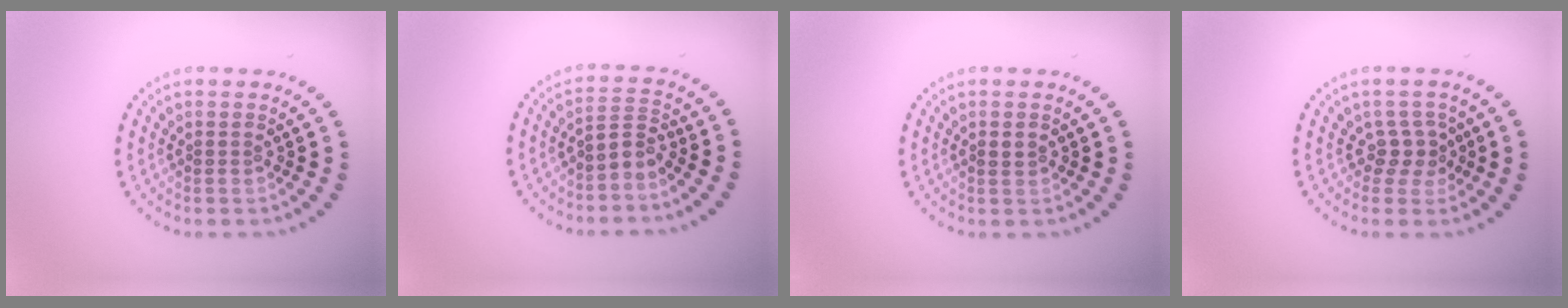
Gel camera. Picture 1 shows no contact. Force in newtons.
{"total": 2.1, "press": 1.4, "slide": 1.5}
{"total": 0.8, "press": 0.8, "slide": 0.1}
{"total": 2.0, "press": 1.6, "slide": 1.3}